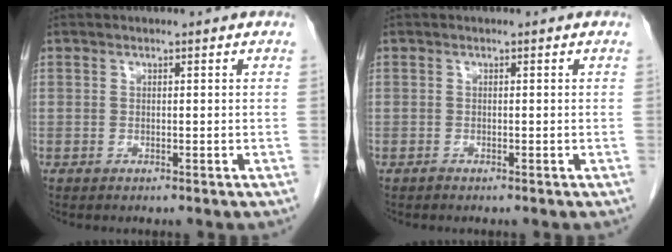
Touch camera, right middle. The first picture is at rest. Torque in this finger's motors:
{"motor_torque": [-0.26, -0.04, -0.03, -0.01]}